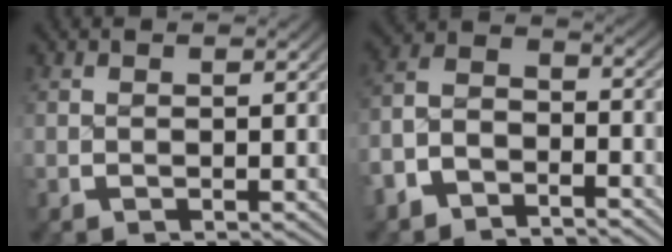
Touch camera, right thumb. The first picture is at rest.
{"total": 6.9, "force": [-3.3, 4.9, 3.5], "torque": [-0.077, -0.013, -0.061]}